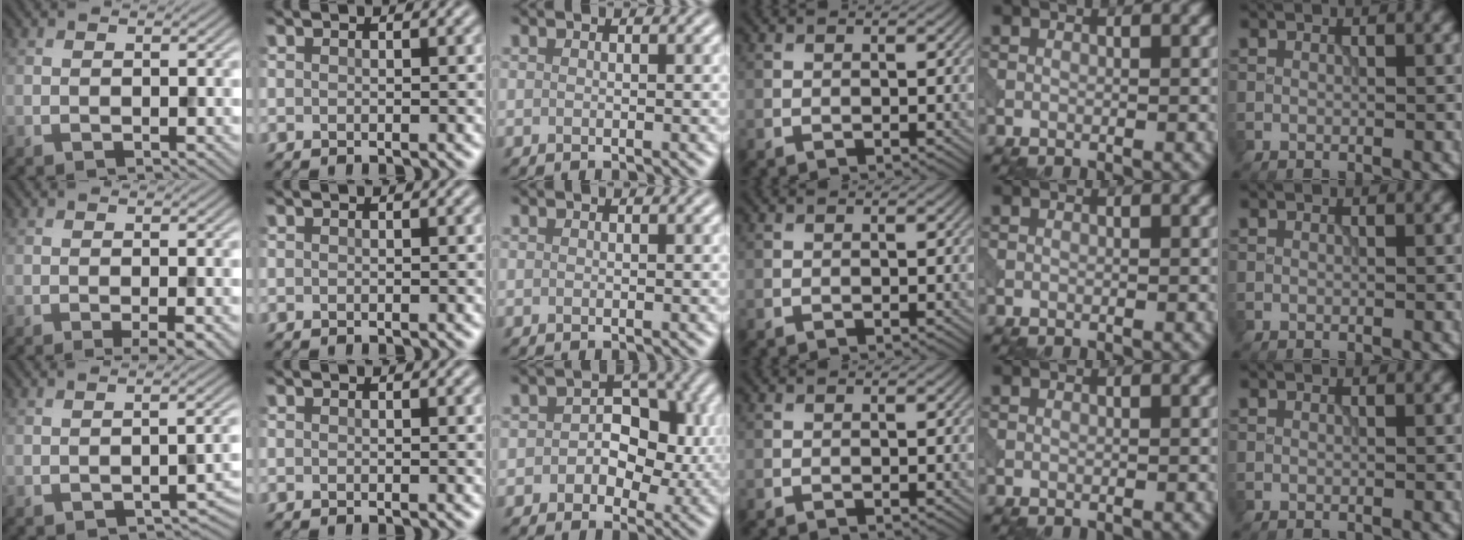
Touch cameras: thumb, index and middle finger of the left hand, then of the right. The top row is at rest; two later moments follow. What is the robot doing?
{"motion": "pour", "object": "beaker"}